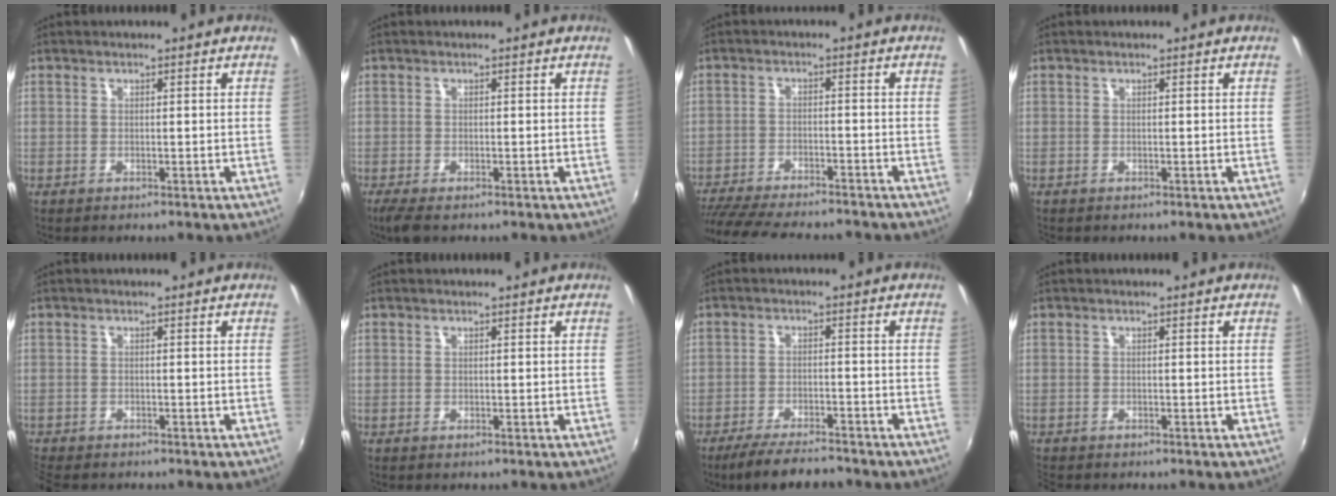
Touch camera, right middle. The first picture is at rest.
{"total": 3.1, "force": [-2.1, 0.7, 2.2], "torque": [-0.044, -0.016, -0.036]}
{"total": 16.9, "force": [-14.7, 3.4, 7.6], "torque": [-0.157, -0.029, -0.226]}
{"total": 0.0}
{"total": 3.5, "force": [-3.2, 1.1, 1.1], "torque": [-0.037, -0.019, -0.059]}
{"total": 0.0}
{"total": 8.7, "force": [-7.5, 1.6, 4.1], "torque": [-0.095, -0.016, -0.123]}
{"total": 1.6, "force": [-1.4, 0.5, 0.3], "torque": [-0.009, -0.010, -0.025]}